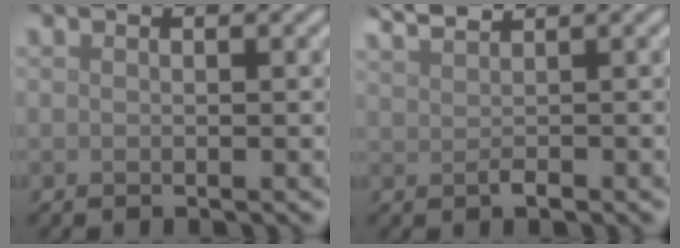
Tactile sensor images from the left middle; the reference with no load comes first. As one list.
[{"total": 2.0, "force": [1.4, 0.5, 1.4], "torque": [-0.027, 0.002, 0.030]}]